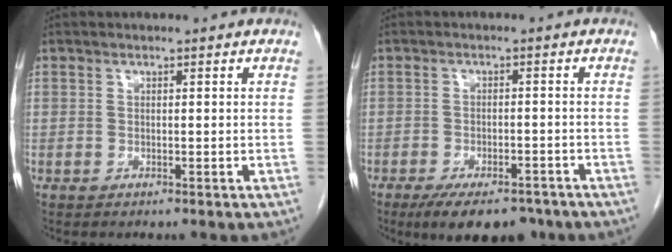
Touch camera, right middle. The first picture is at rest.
{"total": 9.6, "force": [-7.3, 3.6, 5.1], "torque": [-0.075, -0.006, -0.111]}